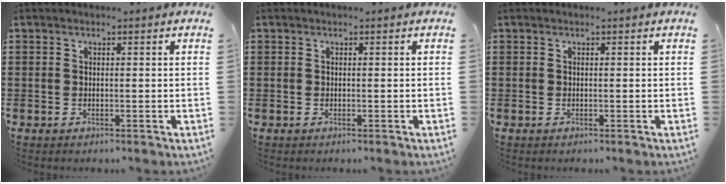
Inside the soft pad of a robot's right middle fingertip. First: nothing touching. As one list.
[{"total": 0.0}, {"total": 0.0}]